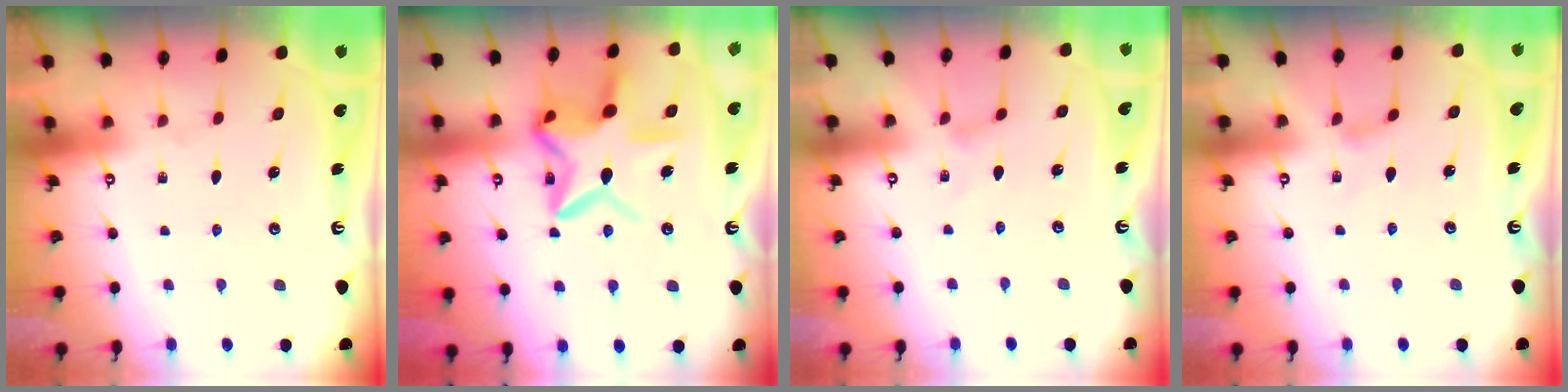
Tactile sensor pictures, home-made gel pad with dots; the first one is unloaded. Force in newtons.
{"total": 15.5, "press": 15.4, "slide": 1.2}
{"total": 0.7, "press": 0.7, "slide": 0.2}
{"total": 1.0, "press": 0.9, "slide": 0.4}